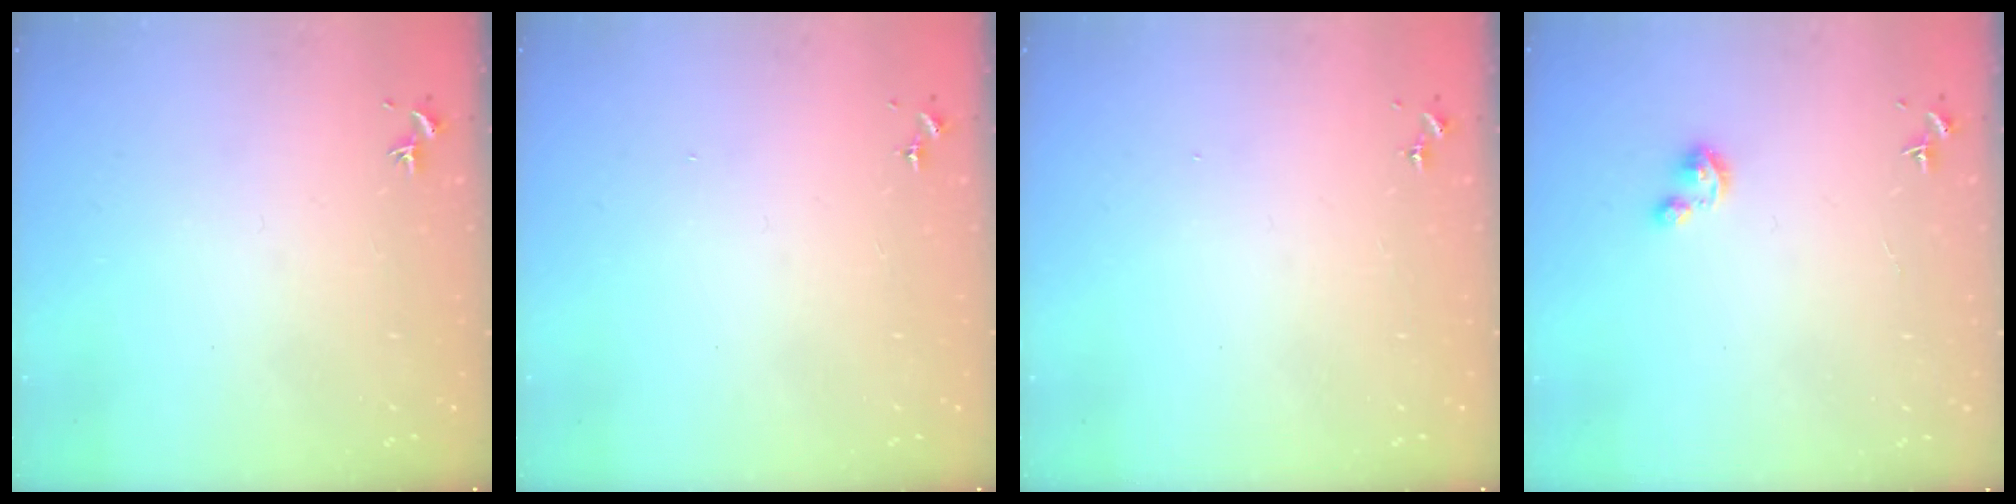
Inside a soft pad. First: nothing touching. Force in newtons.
{"total": 0.0}
{"total": 0.0}
{"total": 2.7, "press": 2.7, "slide": 0.3}